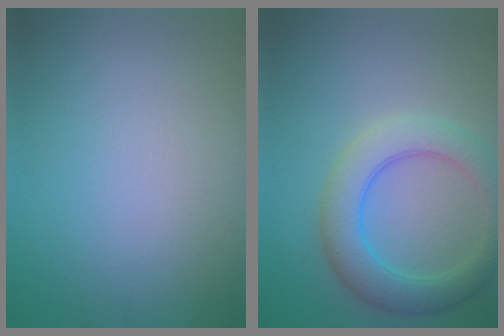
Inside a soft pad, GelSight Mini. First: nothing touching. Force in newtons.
{"total": 5.2, "press": 5.2, "slide": 0.3}